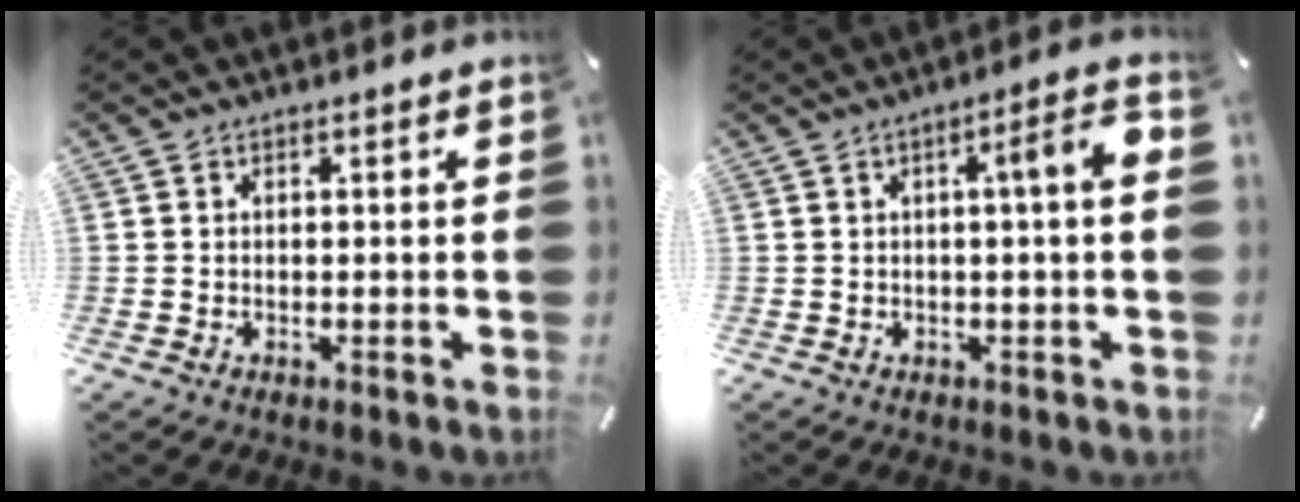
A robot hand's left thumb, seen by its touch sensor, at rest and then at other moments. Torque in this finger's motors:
{"motor_torque": [0.95, 1.46, 0.73, 0.00, 0.23]}